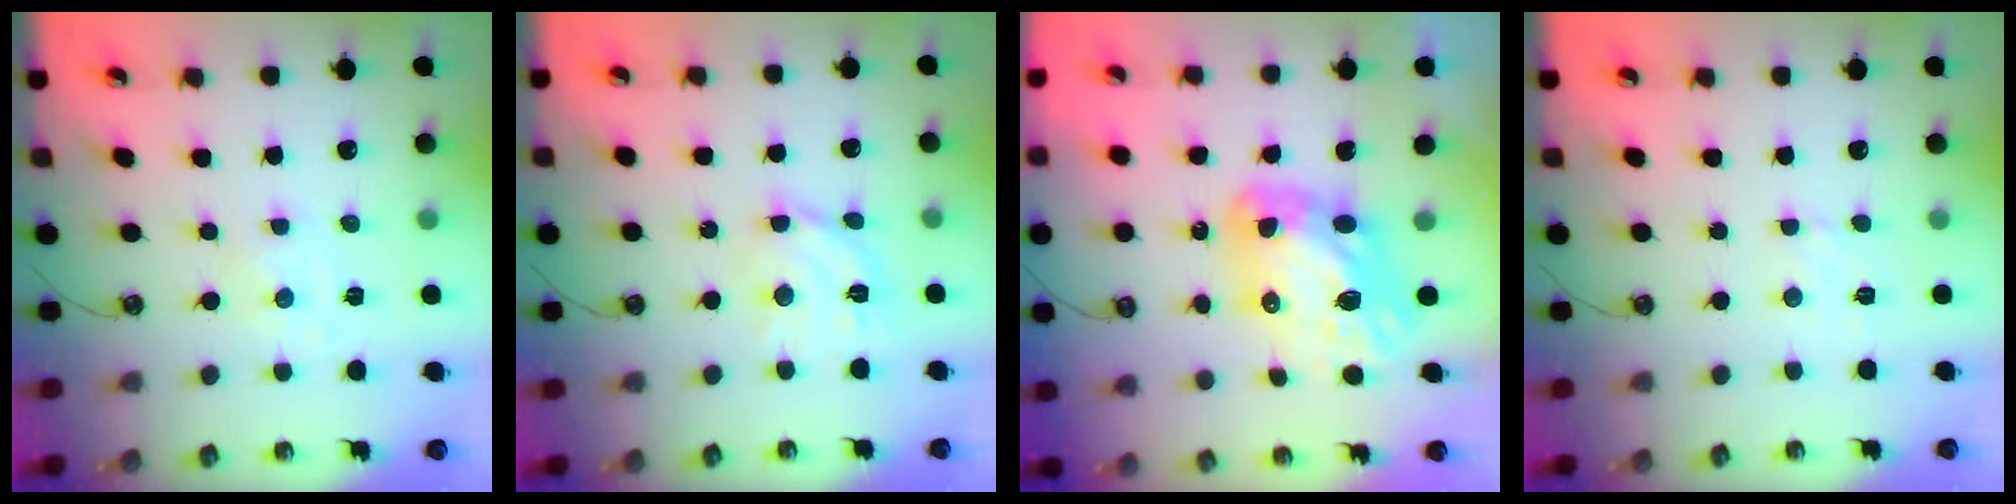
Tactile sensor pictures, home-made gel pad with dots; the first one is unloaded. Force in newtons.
{"total": 12.2, "press": 12.2, "slide": 1.0}
{"total": 13.8, "press": 13.7, "slide": 1.2}
{"total": 1.6, "press": 1.5, "slide": 0.5}